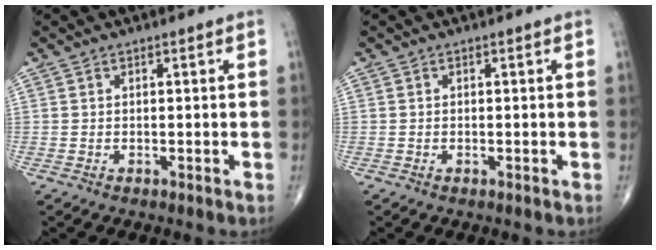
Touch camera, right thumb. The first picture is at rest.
{"total": 0.0}